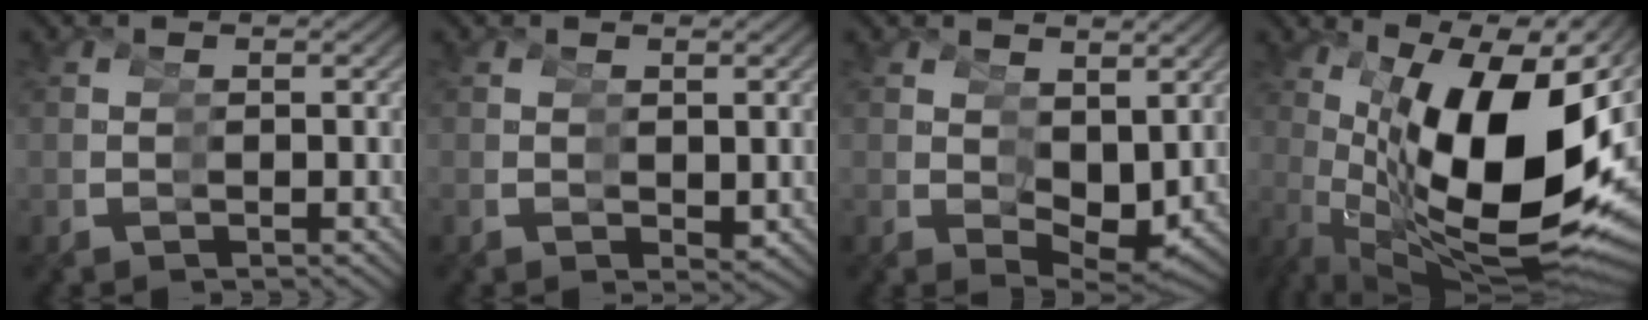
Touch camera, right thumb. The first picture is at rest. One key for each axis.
{"total": 0.9, "fx": 0.3, "fy": 0.6, "fz": 0.6, "tx": -0.001, "ty": 0.004, "tz": 0.002}
{"total": 3.1, "fx": 0.7, "fy": 1.5, "fz": 2.7, "tx": -0.039, "ty": -0.012, "tz": 0.019}
{"total": 20.4, "fx": -0.3, "fy": 9.8, "fz": 17.9, "tx": -0.307, "ty": -0.032, "tz": 0.033}